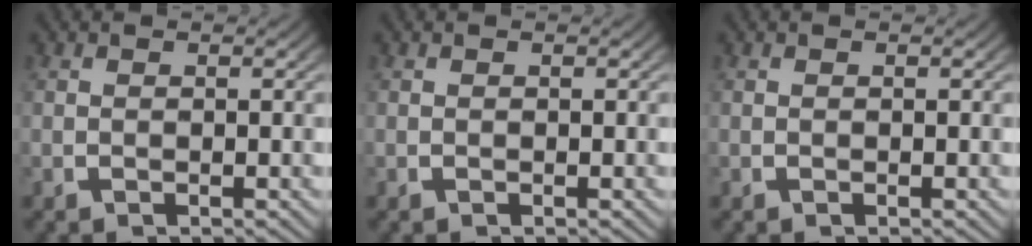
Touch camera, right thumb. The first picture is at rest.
{"total": 0.0}
{"total": 0.0}